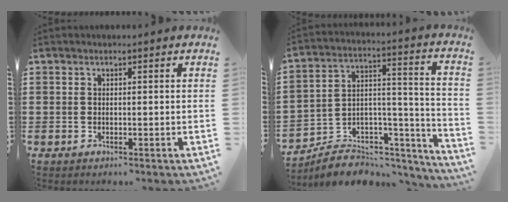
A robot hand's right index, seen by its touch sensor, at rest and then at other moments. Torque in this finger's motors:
{"motor_torque": [-1.07, 1.07, -1.05, -0.21]}